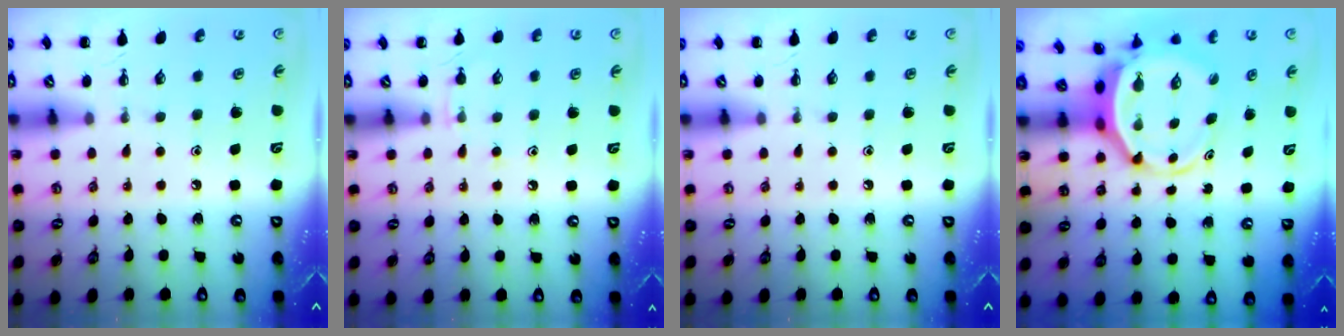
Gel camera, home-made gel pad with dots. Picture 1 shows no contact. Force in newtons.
{"total": 4.8, "press": 4.5, "slide": 1.6}
{"total": 0.0}
{"total": 5.4, "press": 5.2, "slide": 1.2}